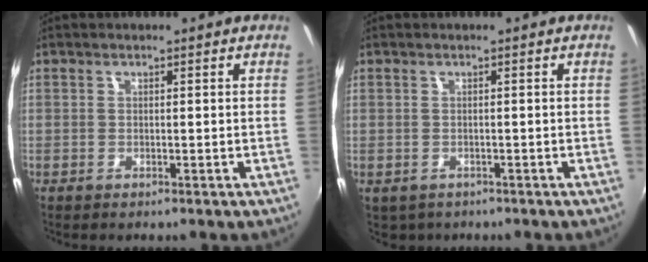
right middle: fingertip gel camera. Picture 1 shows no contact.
{"total": 2.1, "force": [-1.2, 1.6, 0.5], "torque": [-0.015, -0.007, -0.014]}